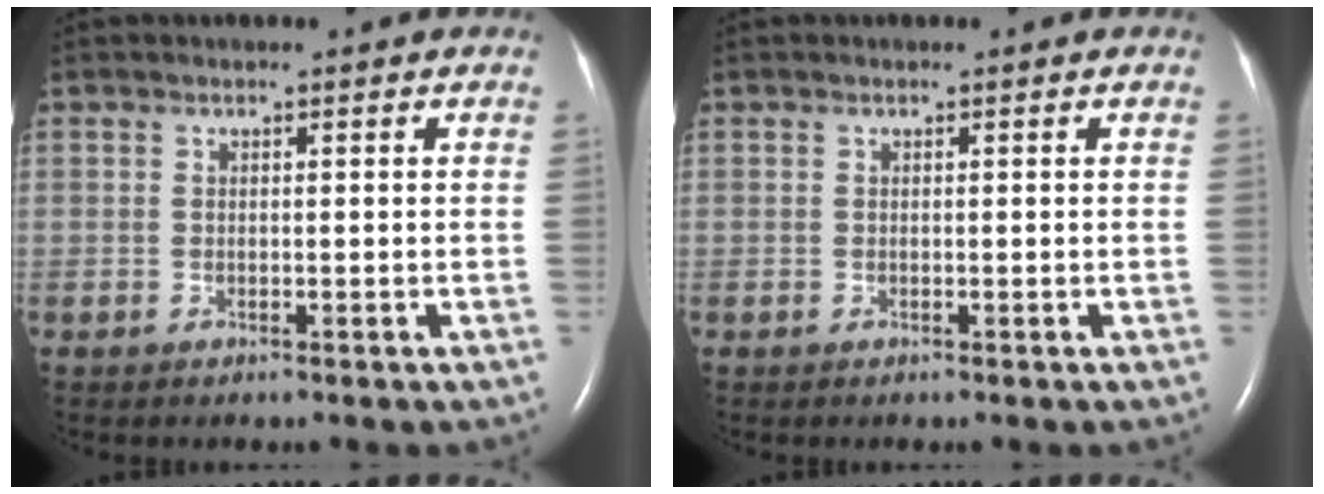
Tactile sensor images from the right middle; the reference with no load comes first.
{"total": 0.0}